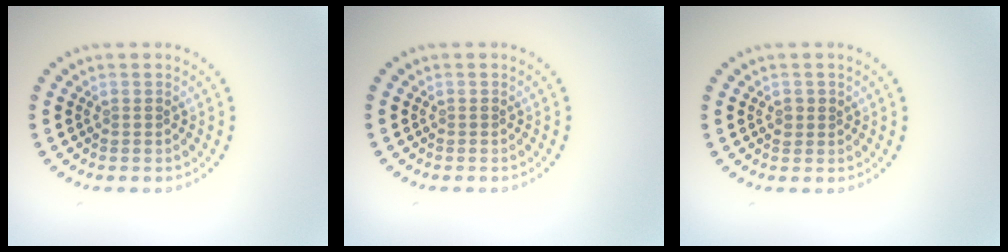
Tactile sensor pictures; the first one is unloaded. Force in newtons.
{"total": 0.0}
{"total": 0.9, "press": 0.9, "slide": 0.3}